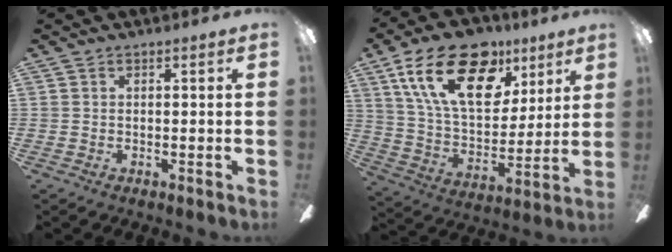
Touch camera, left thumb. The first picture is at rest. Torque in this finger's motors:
{"motor_torque": [0.41, 0.67, 1.70, -1.07, 0.49]}